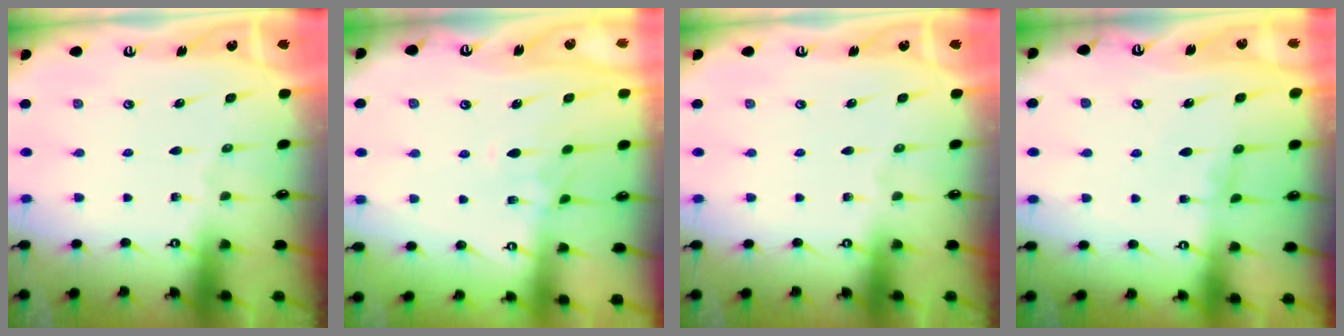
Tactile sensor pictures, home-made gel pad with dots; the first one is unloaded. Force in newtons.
{"total": 1.2, "press": 0.9, "slide": 0.8}
{"total": 0.0}
{"total": 1.0, "press": 0.9, "slide": 0.3}